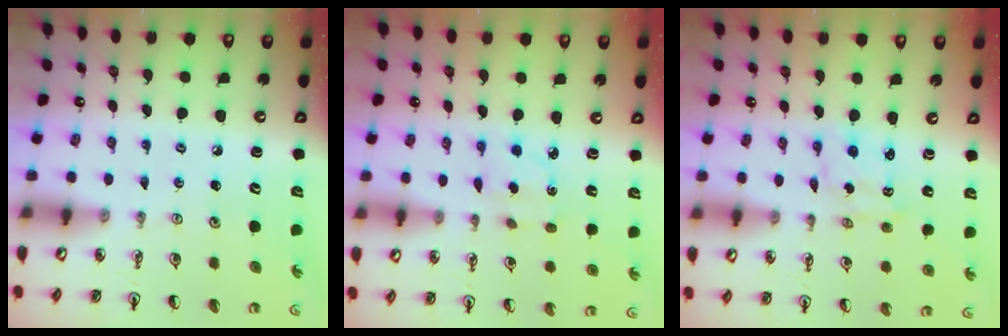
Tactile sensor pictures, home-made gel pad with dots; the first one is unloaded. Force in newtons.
{"total": 2.9, "press": 2.8, "slide": 0.8}
{"total": 1.1, "press": 1.1, "slide": 0.1}